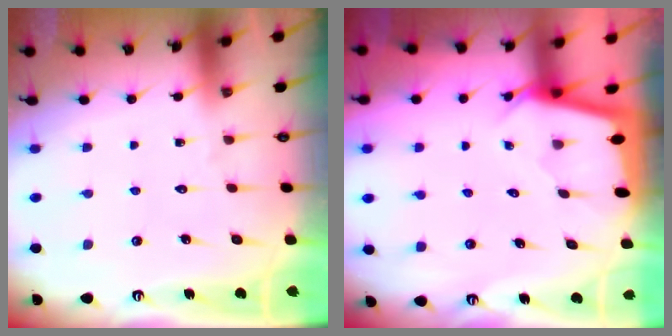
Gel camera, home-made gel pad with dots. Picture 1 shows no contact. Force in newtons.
{"total": 2.2, "press": 2.2, "slide": 0.1}